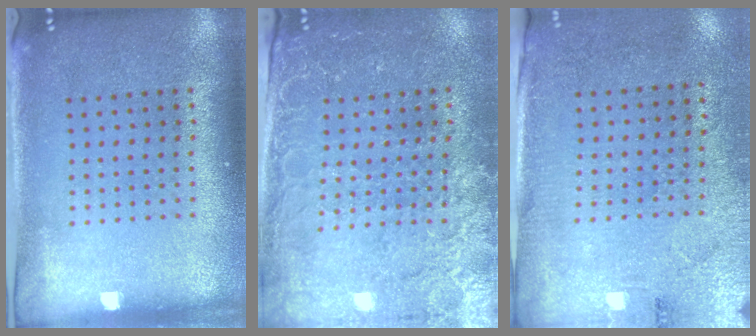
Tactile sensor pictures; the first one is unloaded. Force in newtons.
{"total": 3.1, "press": 2.9, "slide": 1.0}
{"total": 2.7, "press": 2.4, "slide": 1.3}